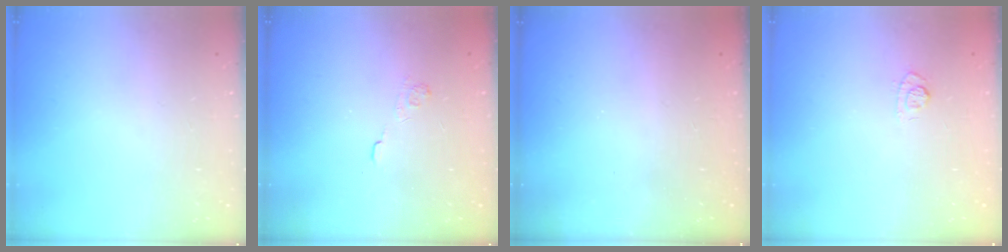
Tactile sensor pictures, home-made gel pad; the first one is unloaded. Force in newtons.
{"total": 3.4, "press": 3.1, "slide": 1.6}
{"total": 2.4, "press": 2.3, "slide": 0.8}
{"total": 6.5, "press": 6.3, "slide": 1.7}